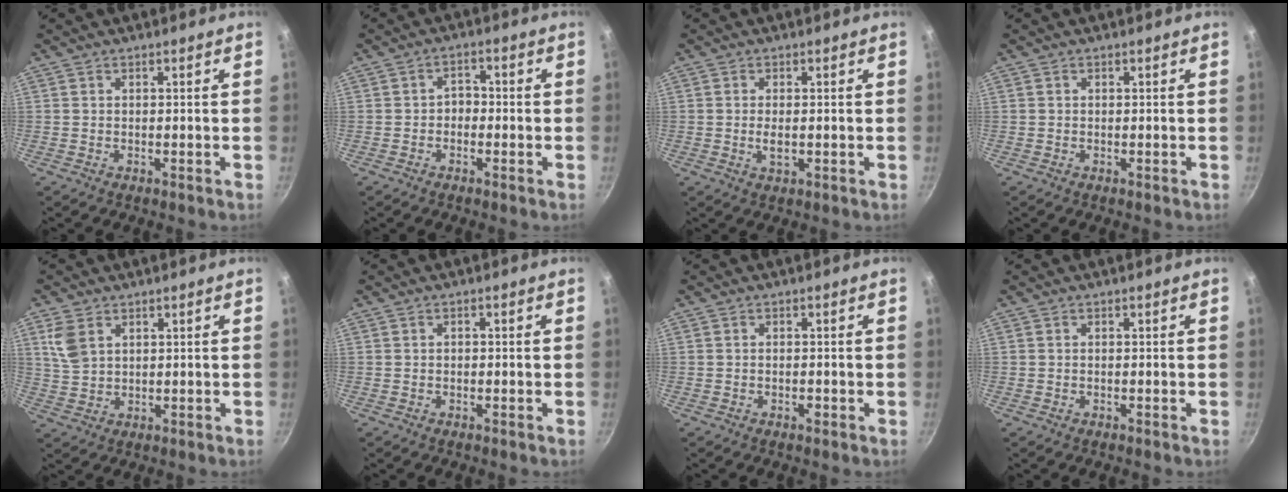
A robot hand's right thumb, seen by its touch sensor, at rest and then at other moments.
{"total": 2.7, "force": [-0.9, 2.1, 1.5], "torque": [-0.009, 0.014, -0.020]}
{"total": 2.5, "force": [-0.2, 1.0, 2.2], "torque": [-0.047, -0.003, -0.005]}
{"total": 0.0}
{"total": 5.7, "force": [2.5, 3.8, 3.5], "torque": [-0.069, -0.004, 0.059]}
{"total": 0.6, "force": [-0.2, 0.5, 0.3], "torque": [-0.005, 0.004, -0.002]}
{"total": 0.9, "force": [-0.4, 0.4, 0.7], "torque": [-0.012, 0.003, -0.008]}
{"total": 0.0}